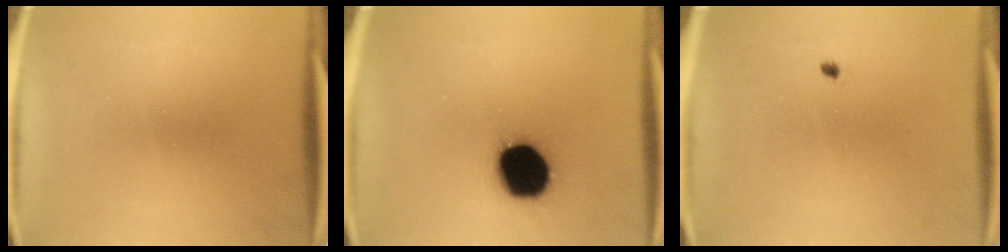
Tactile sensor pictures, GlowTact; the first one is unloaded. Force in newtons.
{"total": 18.7}
{"total": 0.6}